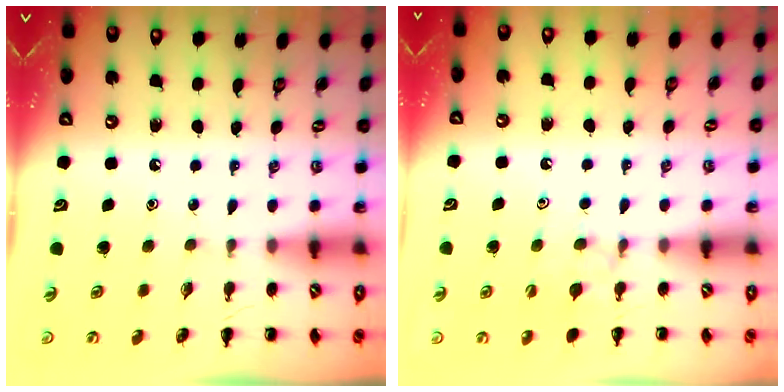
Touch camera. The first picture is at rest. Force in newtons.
{"total": 6.4, "press": 6.2, "slide": 1.7}